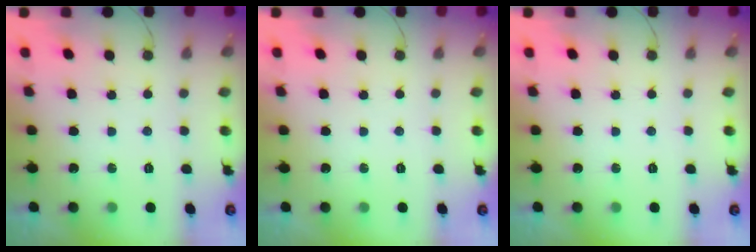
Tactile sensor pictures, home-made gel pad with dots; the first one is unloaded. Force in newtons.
{"total": 0.0}
{"total": 0.0}